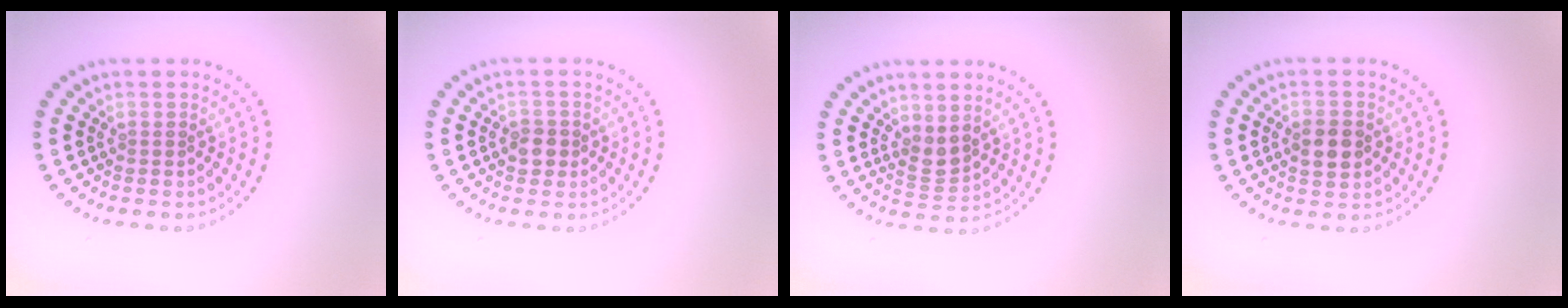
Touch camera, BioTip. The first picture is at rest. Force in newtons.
{"total": 1.7, "press": 1.6, "slide": 0.5}
{"total": 1.8, "press": 1.5, "slide": 1.0}
{"total": 3.1, "press": 3.1, "slide": 0.1}